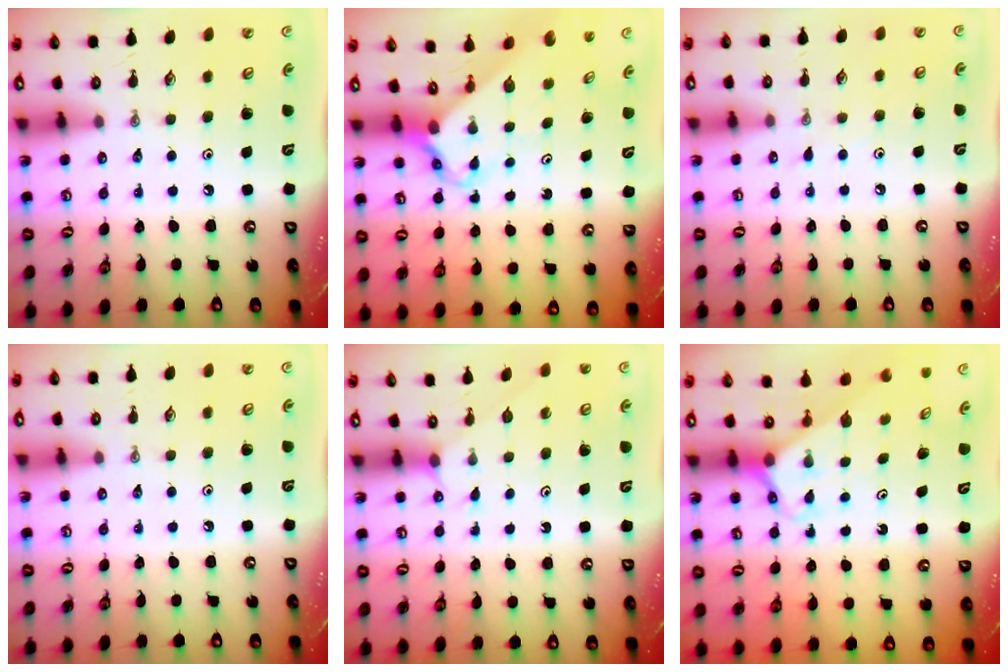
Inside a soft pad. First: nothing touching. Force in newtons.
{"total": 2.7, "press": 2.7, "slide": 0.2}
{"total": 3.4, "press": 3.3, "slide": 0.5}
{"total": 0.0}
{"total": 3.7, "press": 3.7, "slide": 0.4}
{"total": 2.6, "press": 2.6, "slide": 0.2}